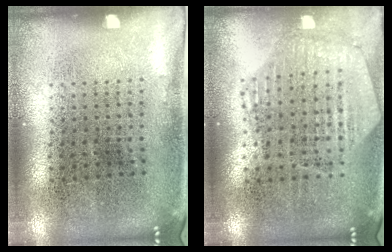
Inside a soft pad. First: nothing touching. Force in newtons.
{"total": 1.0, "press": 1.0, "slide": 0.2}